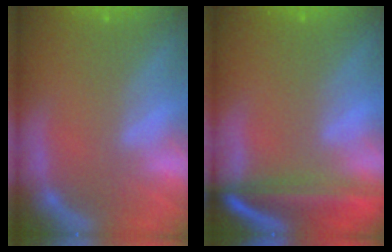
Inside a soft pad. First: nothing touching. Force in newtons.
{"total": 9.2}